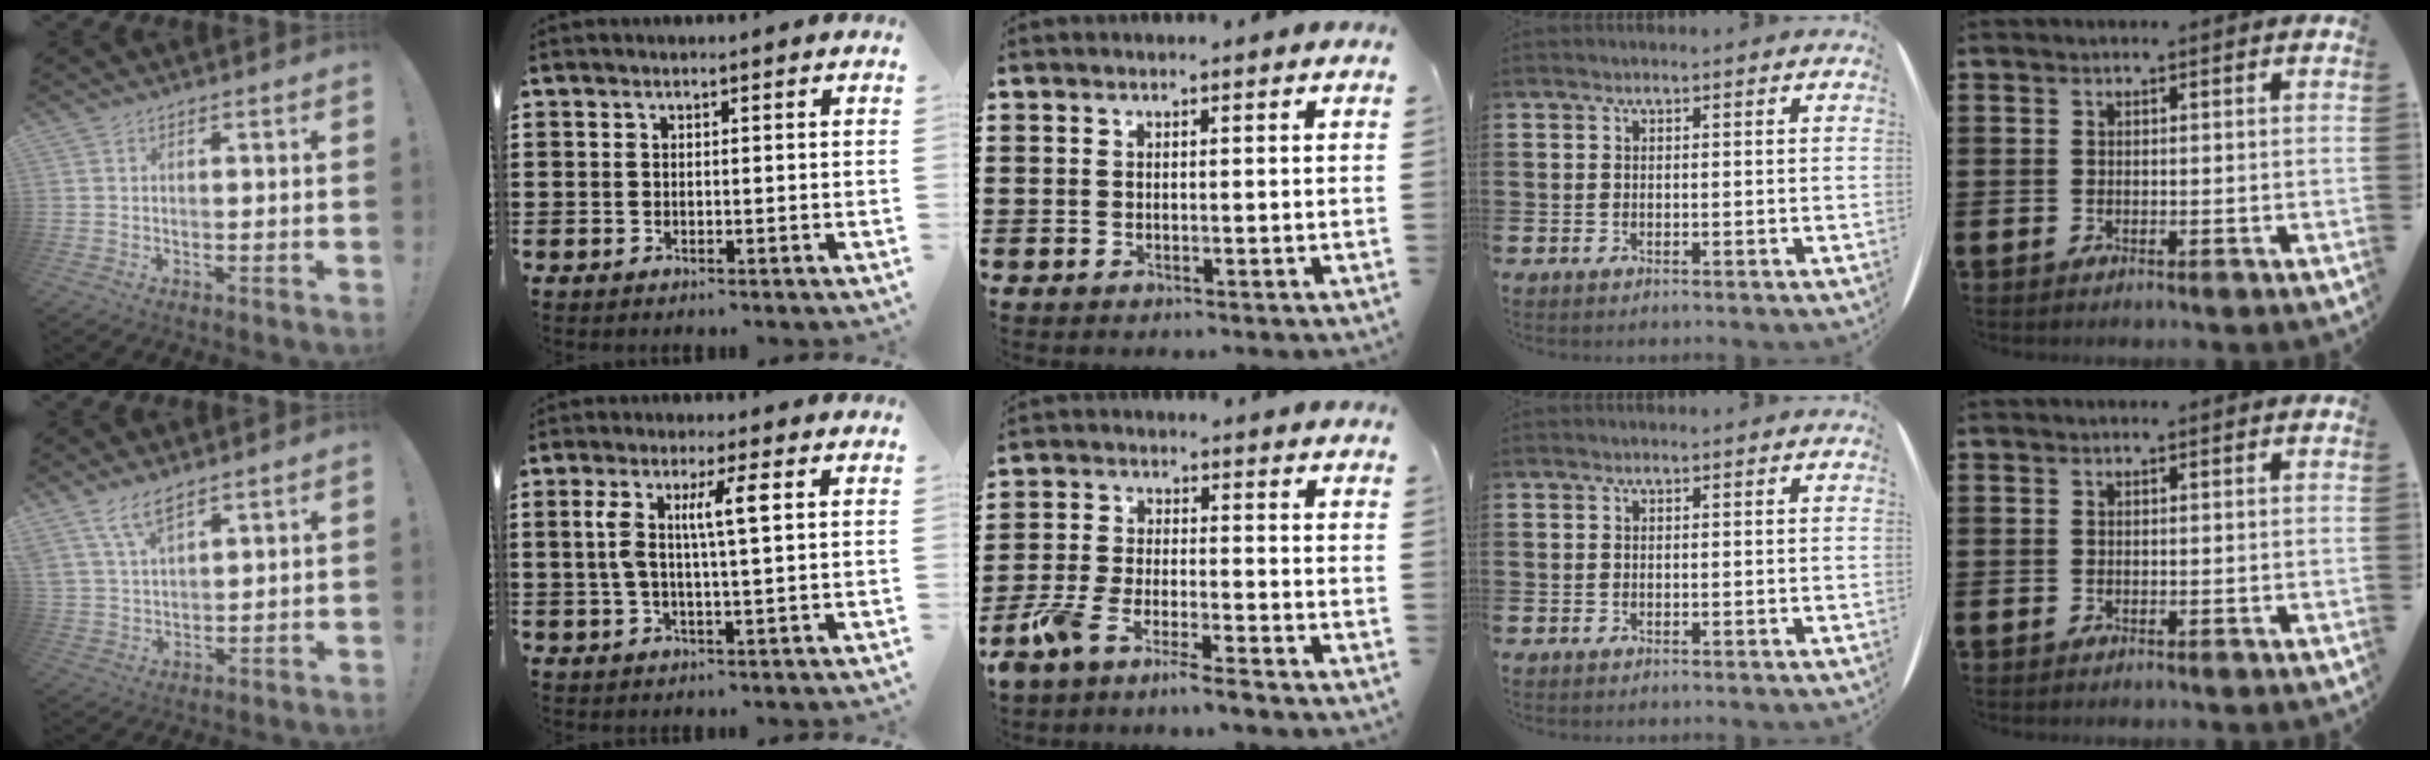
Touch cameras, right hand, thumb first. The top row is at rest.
{"thumb": {"total": 7.1, "force": [5.4, 2.3, 4.0], "torque": [-0.085, -0.021, 0.103]}, "index": {"total": 6.9, "force": [1.7, 1.0, 6.6], "torque": [-0.136, -0.001, 0.021]}, "middle": {"total": 5.7, "force": [-5.0, 0.2, 2.7], "torque": [-0.080, -0.013, -0.102]}}